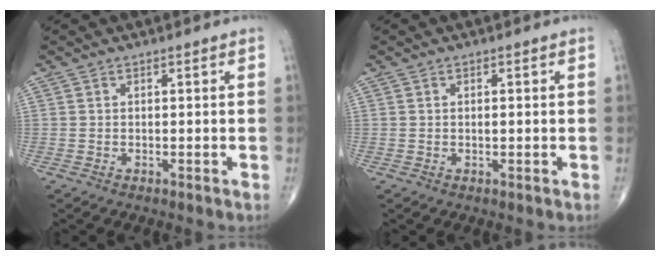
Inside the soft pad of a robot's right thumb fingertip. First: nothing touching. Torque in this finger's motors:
{"motor_torque": [-0.17, -0.17, -0.04, 0.20, 0.02]}